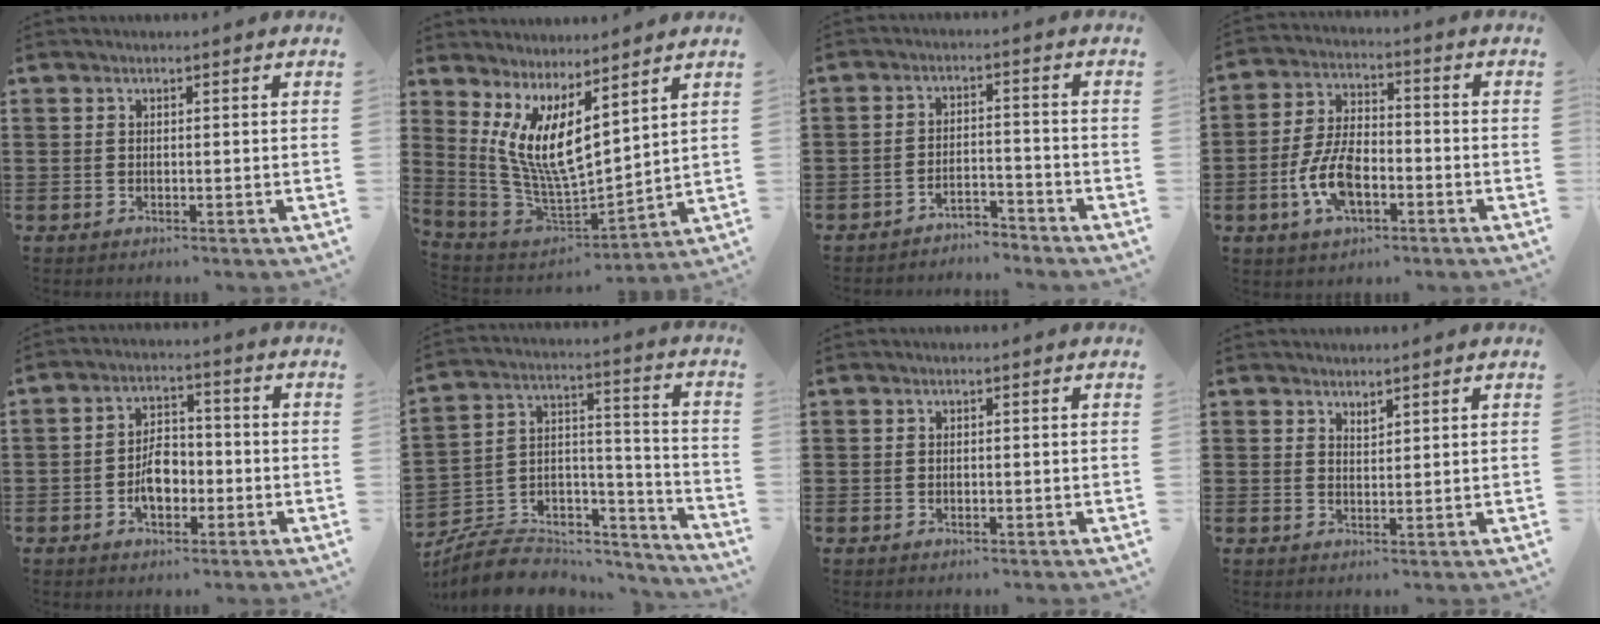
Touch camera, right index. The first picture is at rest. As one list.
[{"total": 8.9, "force": [3.4, 2.8, 7.7], "torque": [-0.181, -0.042, 0.062]}, {"total": 3.7, "force": [-3.7, 0.2, 0.2], "torque": [-0.010, 0.004, -0.077]}, {"total": 8.6, "force": [-2.9, 4.3, 6.9], "torque": [-0.161, -0.001, -0.058]}, {"total": 5.4, "force": [-1.6, 3.3, 4.0], "torque": [-0.068, 0.006, -0.033]}, {"total": 7.8, "force": [-6.6, 3.7, 1.8], "torque": [-0.044, 0.005, -0.127]}, {"total": 0.0}, {"total": 1.4, "force": [1.3, 0.4, 0.2], "torque": [-0.005, 0.002, 0.025]}]